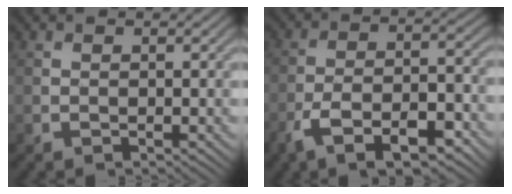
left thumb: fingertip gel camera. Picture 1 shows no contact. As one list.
[{"total": 9.8, "force": [-6.1, 3.5, 6.8], "torque": [-0.119, -0.004, -0.114]}]